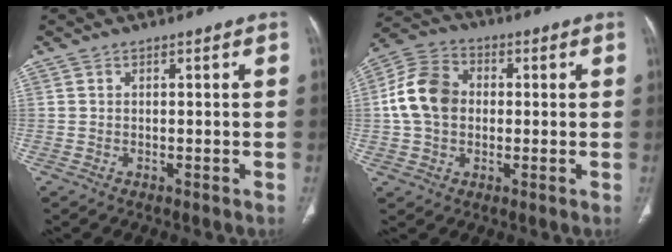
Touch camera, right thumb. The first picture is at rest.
{"total": 11.1, "force": [0.5, 8.5, 7.2], "torque": [-0.128, 0.024, 0.001]}